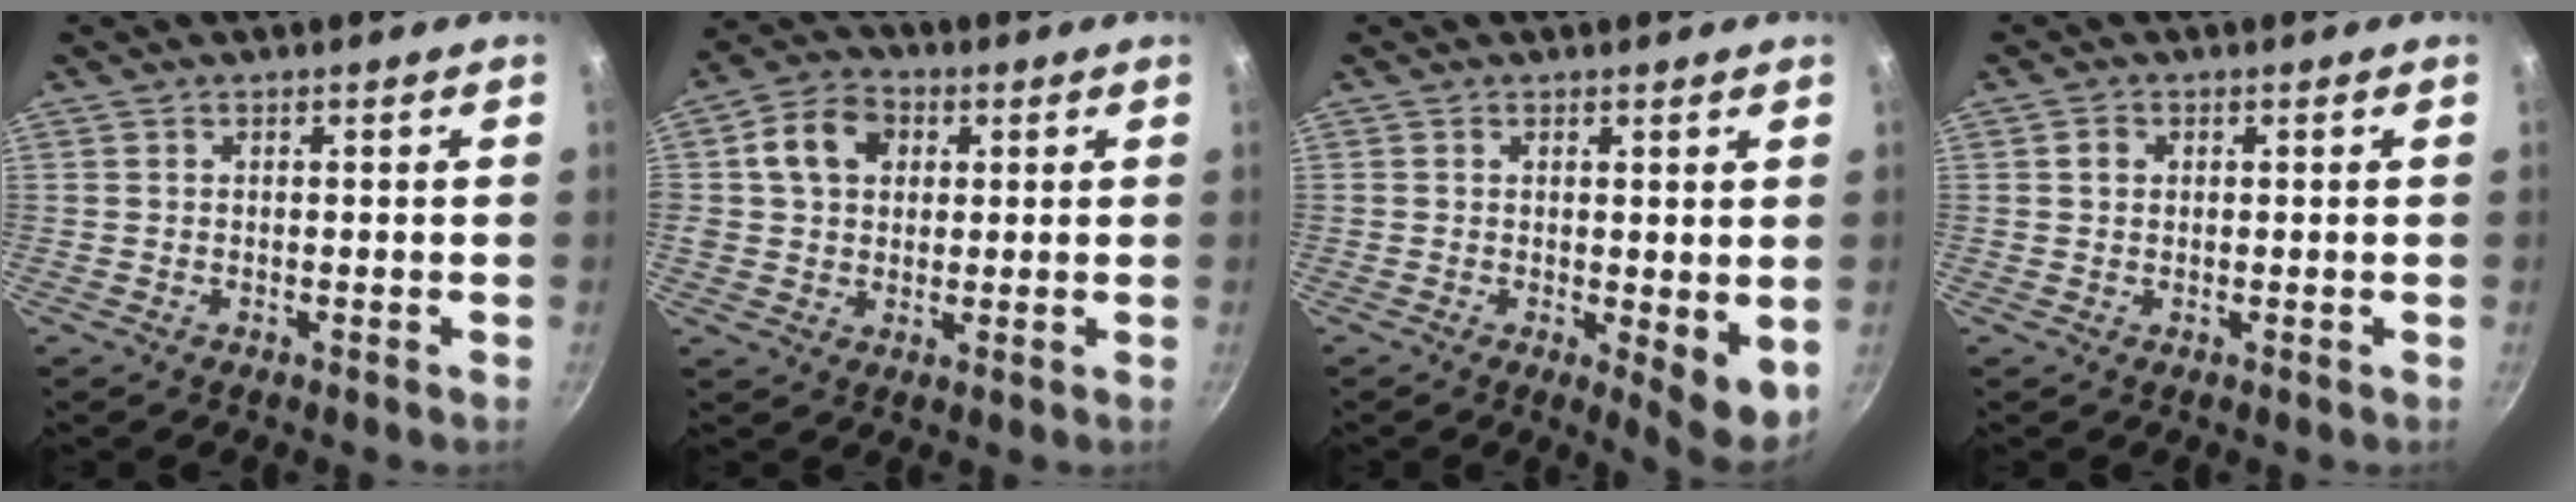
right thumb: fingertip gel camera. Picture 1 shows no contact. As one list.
[{"total": 8.8, "force": [2.2, 7.1, 4.8], "torque": [-0.063, 0.012, 0.026]}, {"total": 6.4, "force": [-0.1, 2.2, 6.1], "torque": [-0.076, -0.014, 0.002]}, {"total": 1.8, "force": [0.4, 1.4, 0.9], "torque": [-0.012, 0.005, 0.005]}]